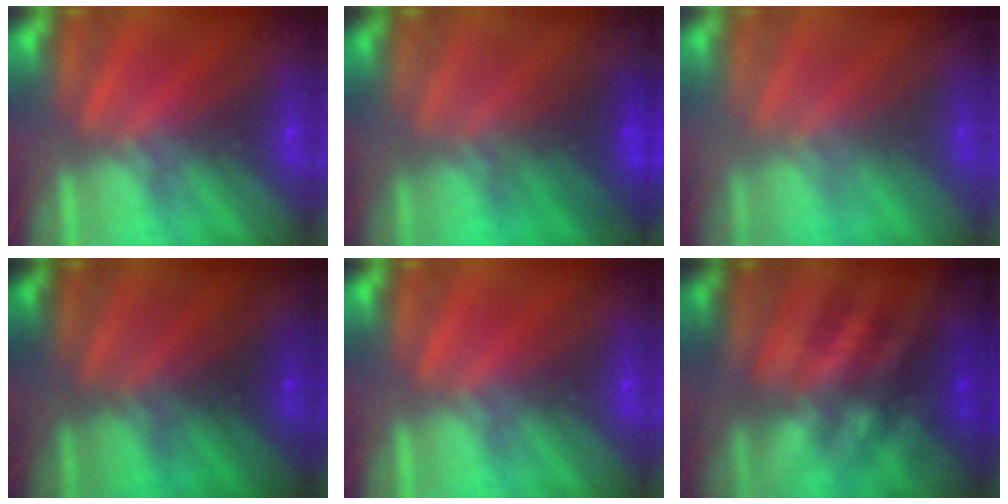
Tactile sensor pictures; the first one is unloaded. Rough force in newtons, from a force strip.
{"total": 2.9}
{"total": 2.8}
{"total": 2.0}
{"total": 0.0}
{"total": 2.4}